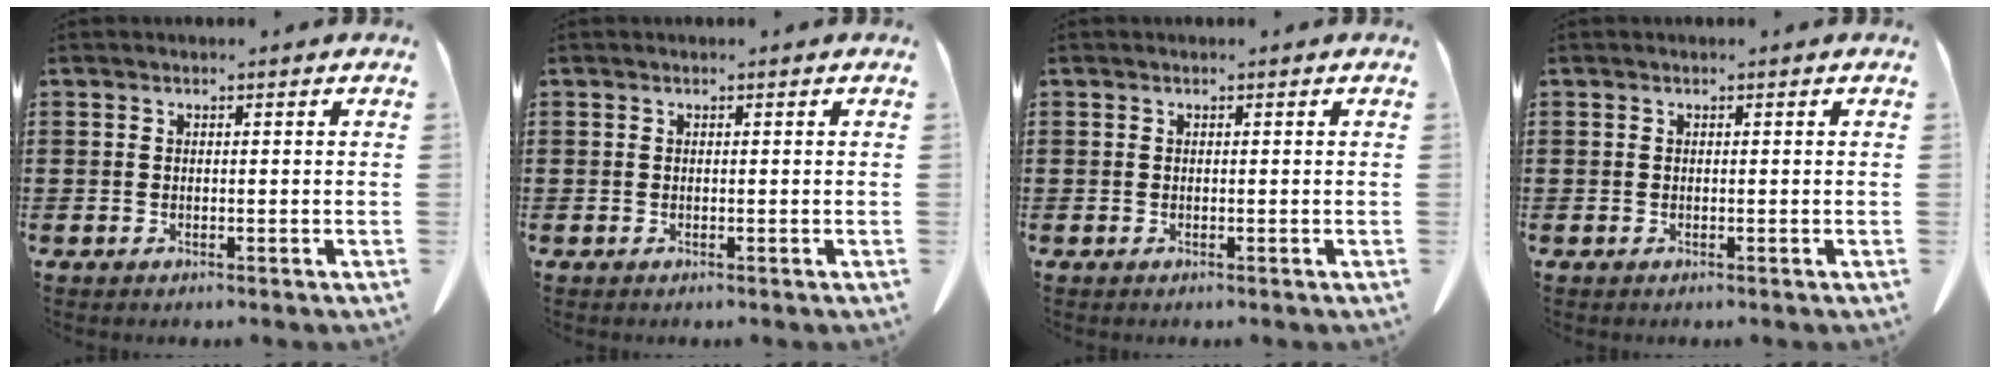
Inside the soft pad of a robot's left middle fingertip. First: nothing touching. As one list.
[{"total": 0.0}, {"total": 0.0}, {"total": 0.0}]